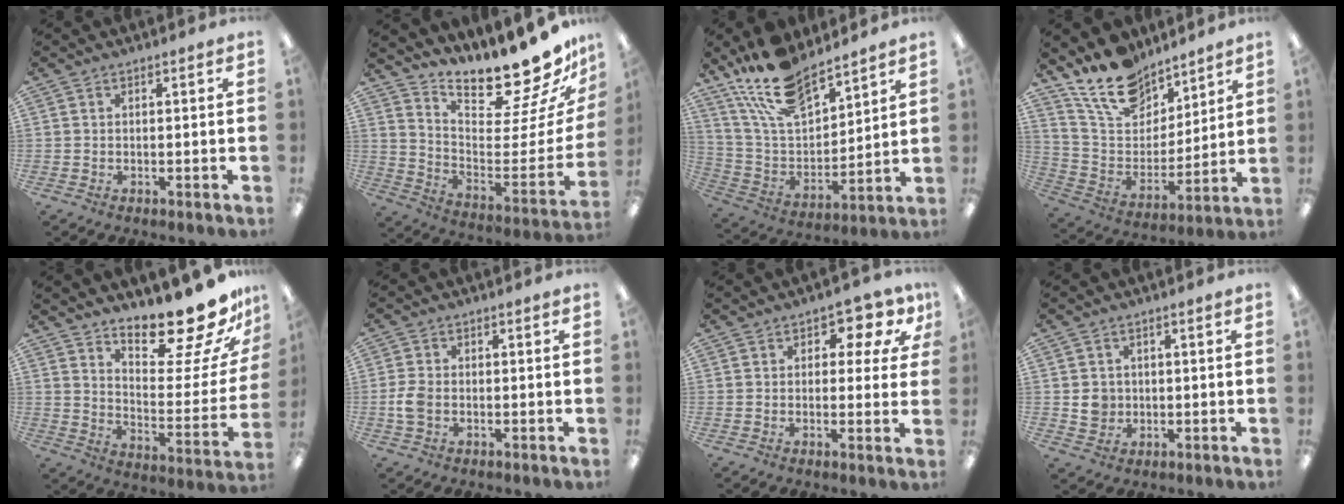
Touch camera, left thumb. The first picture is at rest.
{"total": 18.1, "force": [16.9, 2.9, 5.6], "torque": [-0.062, -0.164, 0.275]}
{"total": 17.3, "force": [14.0, 6.7, 7.6], "torque": [-0.164, -0.080, 0.257]}
{"total": 17.0, "force": [13.5, 8.4, 6.1], "torque": [-0.126, -0.081, 0.251]}
{"total": 19.7, "force": [17.0, 4.5, 8.9], "torque": [-0.108, -0.143, 0.277]}
{"total": 4.4, "force": [-0.9, 2.9, 3.2], "torque": [-0.075, 0.002, -0.019]}
{"total": 6.3, "force": [3.1, 3.7, 4.1], "torque": [-0.050, -0.011, 0.048]}
{"total": 3.9, "force": [0.3, 3.8, 1.1], "torque": [-0.009, 0.001, 0.003]}